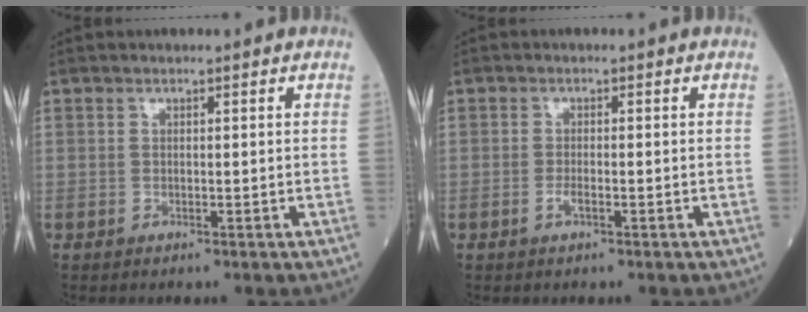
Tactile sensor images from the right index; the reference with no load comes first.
{"total": 1.5, "force": [-0.7, 0.3, 1.3], "torque": [-0.027, -0.001, -0.012]}